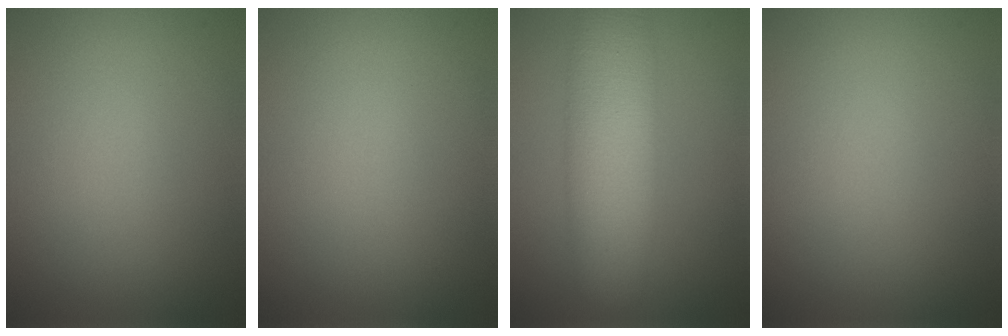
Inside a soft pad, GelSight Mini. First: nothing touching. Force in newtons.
{"total": 0.0}
{"total": 7.8, "press": 7.8, "slide": 0.3}
{"total": 0.0}